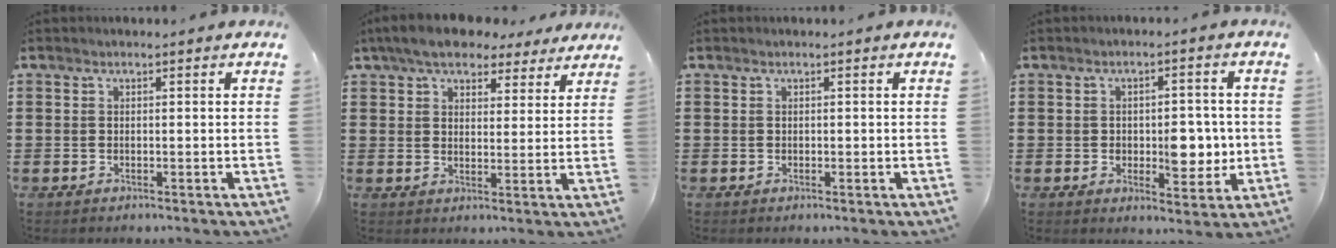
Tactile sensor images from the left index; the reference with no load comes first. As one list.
[{"total": 7.2, "force": [6.2, 2.5, 2.8], "torque": [-0.077, -0.003, 0.117]}, {"total": 0.0}, {"total": 6.6, "force": [-0.5, 3.7, 5.5], "torque": [-0.070, -0.005, -0.016]}]